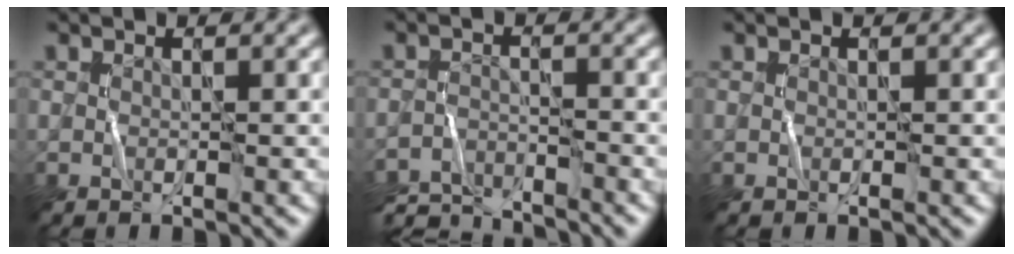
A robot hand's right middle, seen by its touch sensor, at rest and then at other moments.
{"total": 5.5, "force": [-5.3, 0.9, 1.1], "torque": [-0.029, -0.008, -0.098]}
{"total": 0.0}